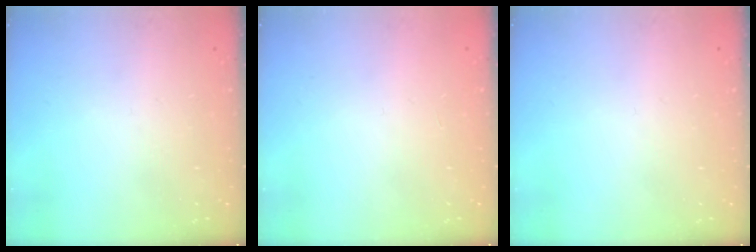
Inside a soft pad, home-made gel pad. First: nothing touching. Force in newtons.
{"total": 0.0}
{"total": 0.0}